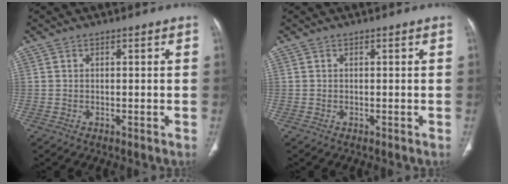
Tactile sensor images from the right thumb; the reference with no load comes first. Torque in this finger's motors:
{"motor_torque": [1.15, 1.19, -0.01, 0.01, 0.02]}